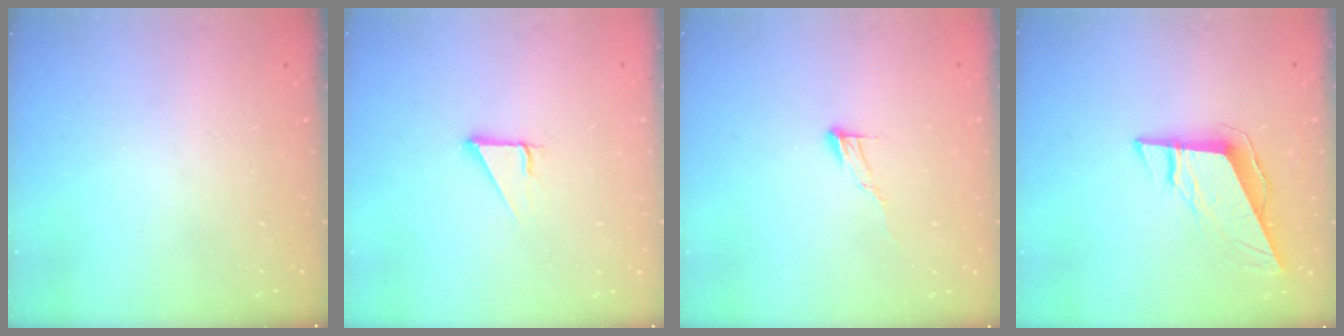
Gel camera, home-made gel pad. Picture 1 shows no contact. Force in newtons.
{"total": 2.7, "press": 2.7, "slide": 0.0}
{"total": 6.1, "press": 6.1, "slide": 0.3}
{"total": 9.5, "press": 9.4, "slide": 1.7}